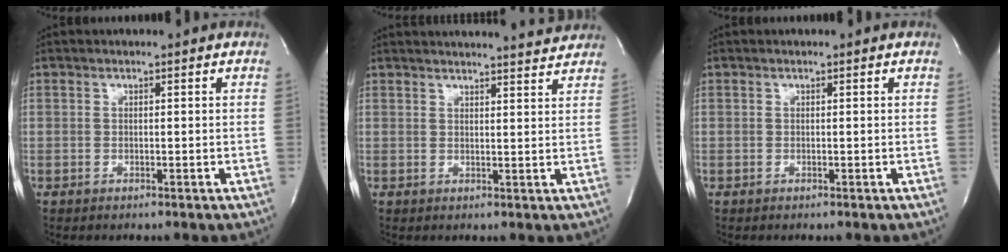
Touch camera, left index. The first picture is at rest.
{"total": 11.4, "force": [11.1, 0.2, 2.4], "torque": [-0.033, -0.006, 0.129]}
{"total": 0.0}